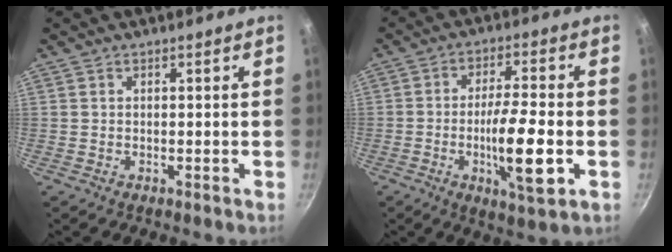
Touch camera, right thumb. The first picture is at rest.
{"total": 12.0, "force": [-3.1, 2.7, 11.3], "torque": [-0.193, 0.012, -0.053]}